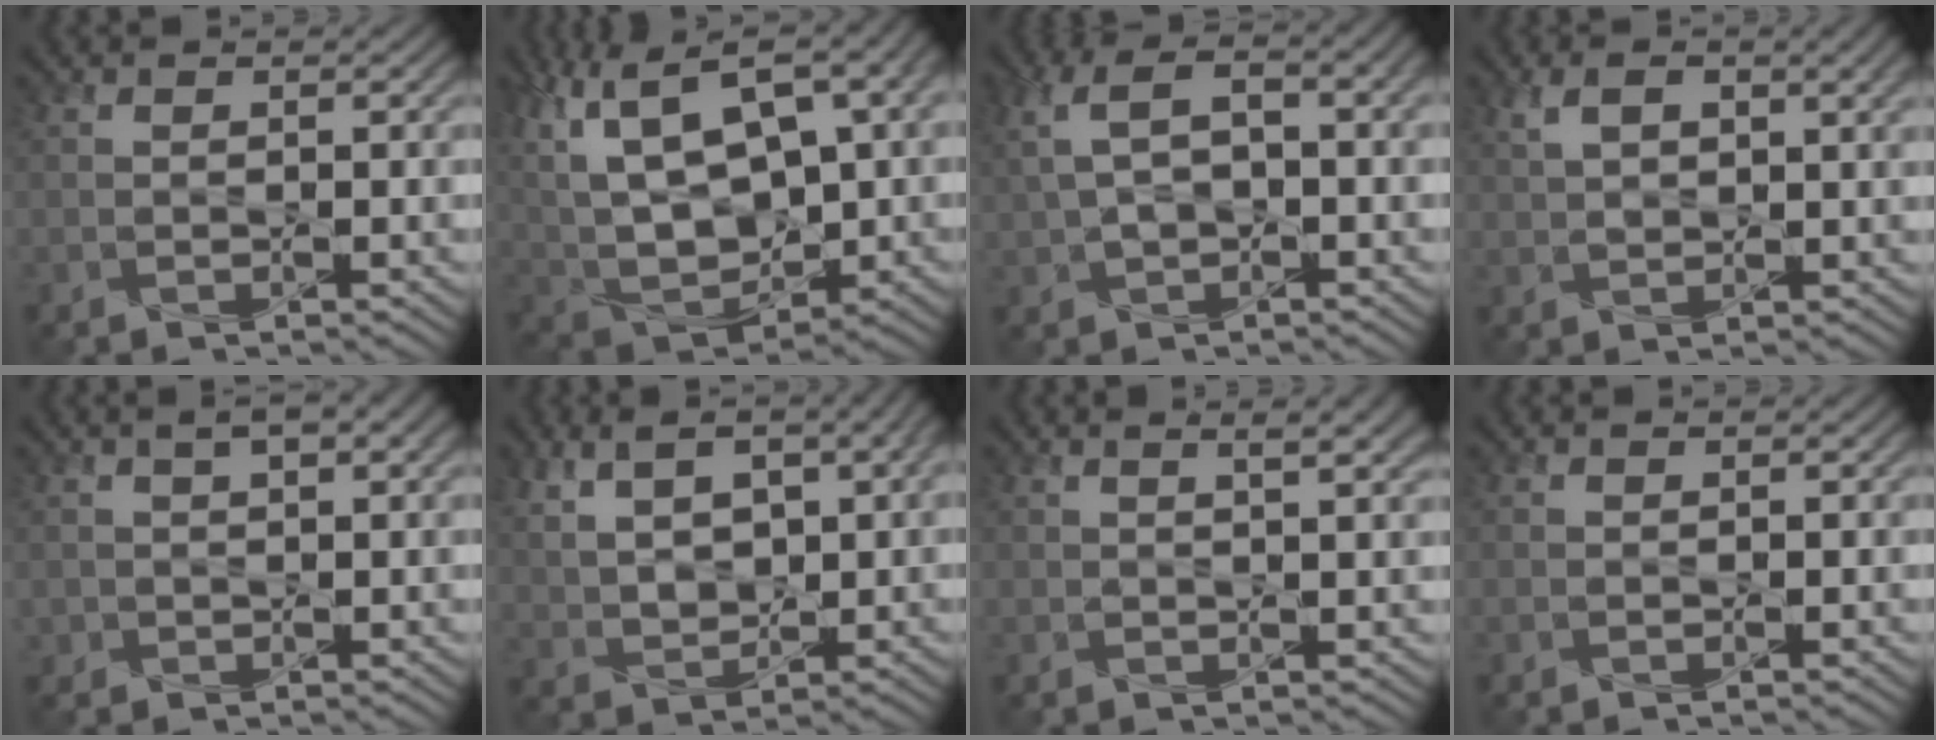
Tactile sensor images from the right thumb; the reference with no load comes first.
{"total": 18.7, "force": [6.8, 10.4, 14.0], "torque": [-0.326, 0.023, 0.157]}
{"total": 7.4, "force": [1.3, 3.8, 6.2], "torque": [-0.143, 0.011, 0.023]}
{"total": 5.9, "force": [2.5, 2.6, 4.7], "torque": [-0.099, 0.007, 0.047]}
{"total": 3.4, "force": [1.5, 1.7, 2.5], "torque": [-0.051, 0.006, 0.029]}
{"total": 9.5, "force": [2.9, 5.2, 7.4], "torque": [-0.164, 0.012, 0.059]}
{"total": 3.1, "force": [1.7, 0.7, 2.5], "torque": [-0.029, 0.004, 0.018]}
{"total": 0.0}